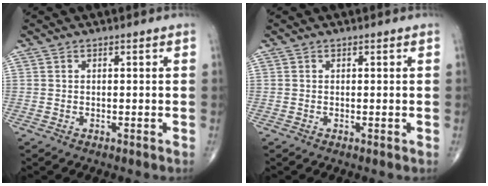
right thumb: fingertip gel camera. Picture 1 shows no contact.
{"total": 0.0}